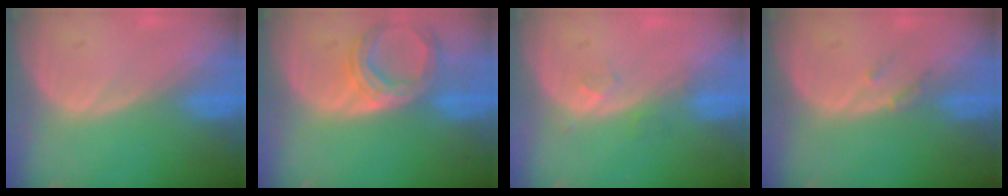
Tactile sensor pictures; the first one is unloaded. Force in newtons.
{"total": 6.9, "press": 6.4, "slide": 2.7}
{"total": 1.9, "press": 1.6, "slide": 1.0}
{"total": 1.5, "press": 1.3, "slide": 0.7}